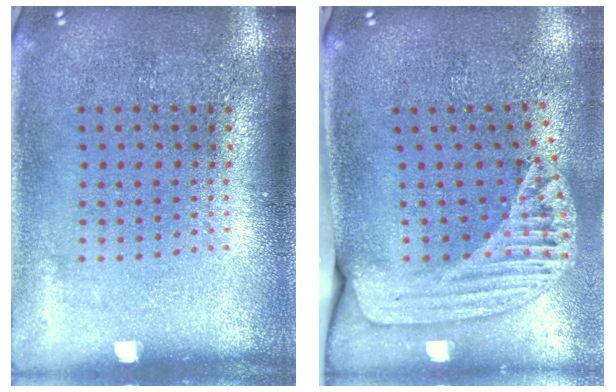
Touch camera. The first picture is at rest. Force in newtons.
{"total": 1.8, "press": 1.5, "slide": 1.0}